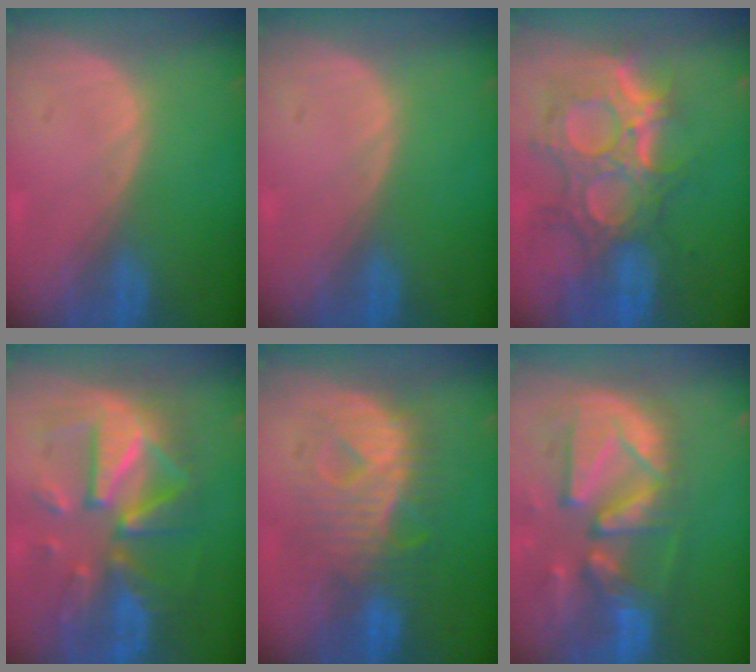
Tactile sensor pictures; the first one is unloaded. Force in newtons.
{"total": 0.0}
{"total": 12.1, "press": 10.8, "slide": 5.4}
{"total": 11.8, "press": 11.8, "slide": 1.2}
{"total": 9.1, "press": 9.1, "slide": 0.5}
{"total": 13.3, "press": 11.4, "slide": 6.9}